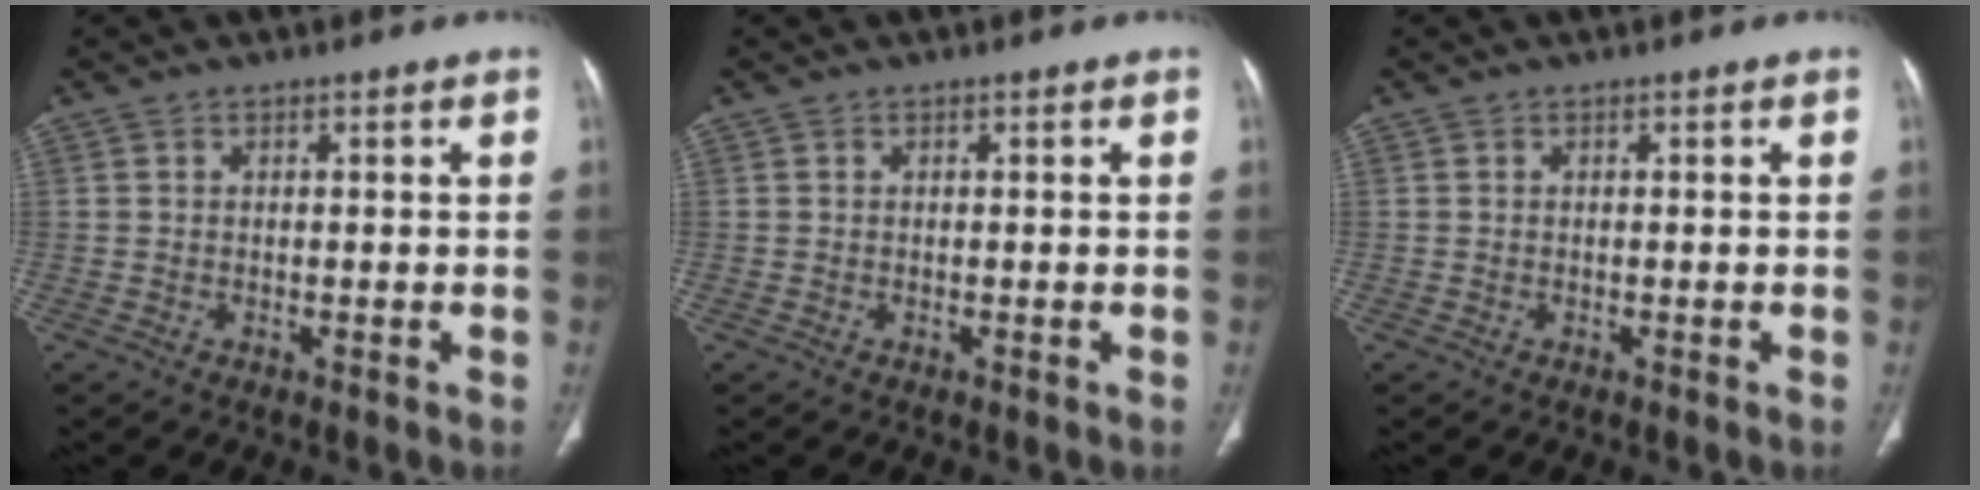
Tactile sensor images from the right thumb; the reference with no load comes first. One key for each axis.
{"total": 0.0}
{"total": 0.0}